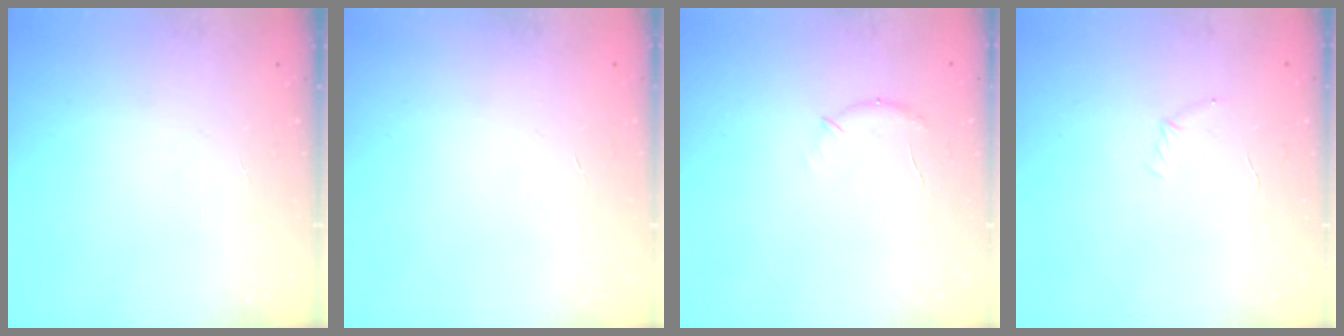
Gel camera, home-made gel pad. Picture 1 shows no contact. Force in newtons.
{"total": 0.0}
{"total": 6.9, "press": 6.7, "slide": 1.8}
{"total": 4.2, "press": 4.0, "slide": 1.1}